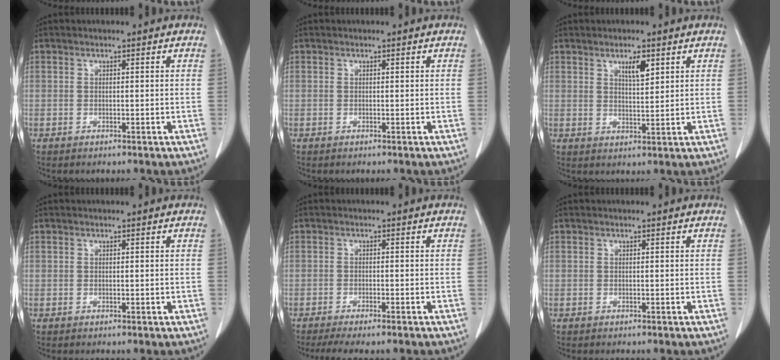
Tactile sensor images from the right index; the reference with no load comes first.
{"total": 0.0}
{"total": 3.6, "force": [2.0, 0.8, 2.9], "torque": [-0.049, -0.003, 0.035]}
{"total": 0.0}
{"total": 6.0, "force": [-4.9, 0.7, 3.5], "torque": [-0.046, -0.010, -0.074]}
{"total": 0.0}